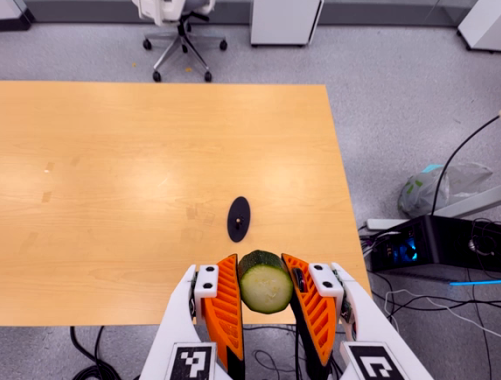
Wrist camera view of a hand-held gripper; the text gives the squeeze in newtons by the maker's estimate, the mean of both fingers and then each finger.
{"total": 11.7, "left": 11.8, "right": 11.6}